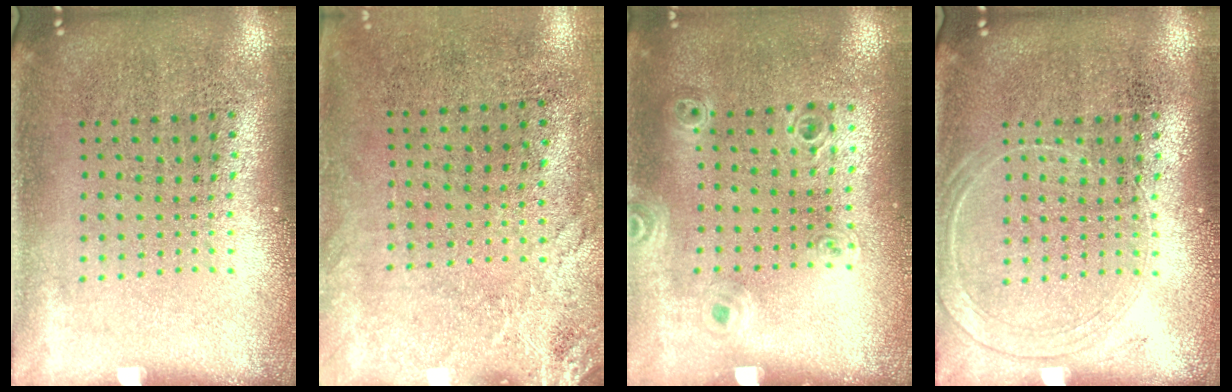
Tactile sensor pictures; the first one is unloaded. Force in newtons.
{"total": 2.6, "press": 2.0, "slide": 1.6}
{"total": 0.9, "press": 0.9, "slide": 0.3}
{"total": 1.2, "press": 1.2, "slide": 0.2}